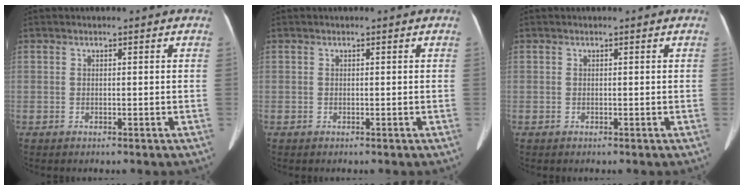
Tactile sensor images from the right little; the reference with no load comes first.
{"total": 0.0}
{"total": 0.0}